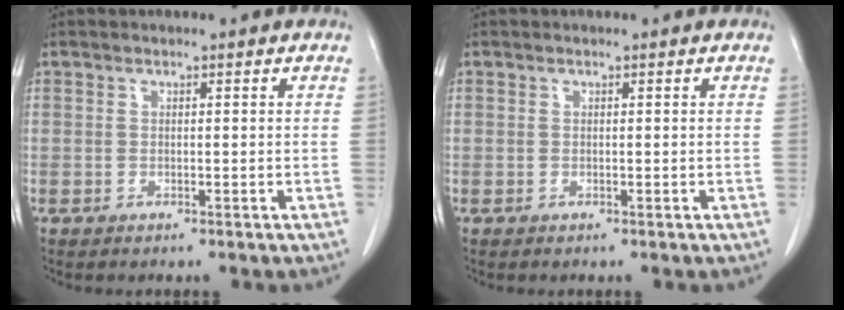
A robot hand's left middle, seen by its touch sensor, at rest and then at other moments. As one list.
[{"total": 0.0}]